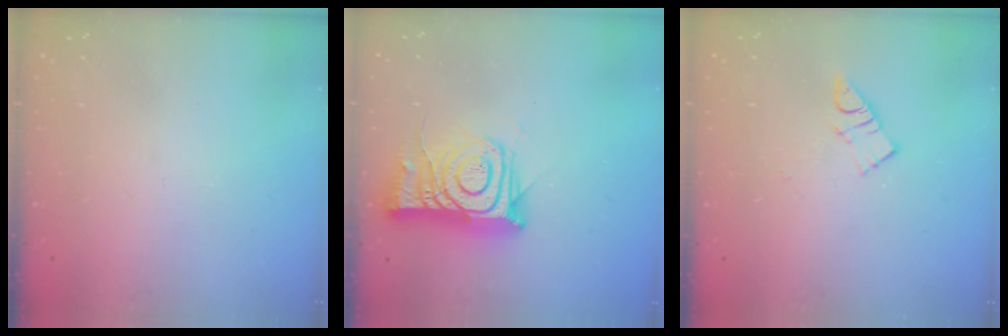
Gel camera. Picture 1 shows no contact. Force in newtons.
{"total": 11.6, "press": 11.5, "slide": 1.0}
{"total": 5.9, "press": 5.9, "slide": 0.1}